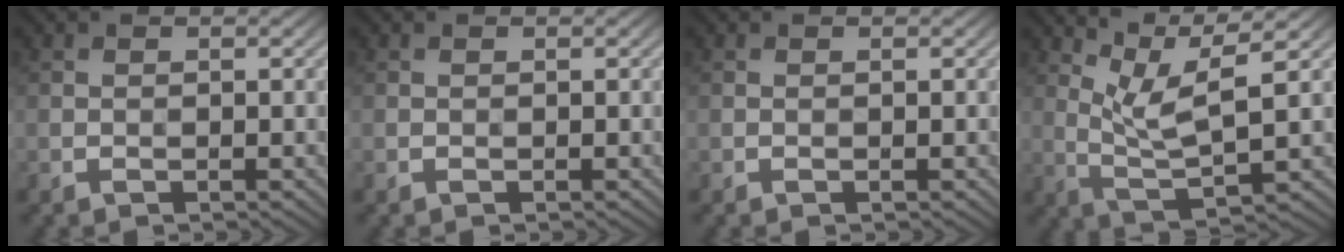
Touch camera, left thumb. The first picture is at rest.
{"total": 0.0}
{"total": 0.0}
{"total": 6.2, "force": [3.7, 1.0, 4.9], "torque": [-0.108, 0.002, 0.083]}